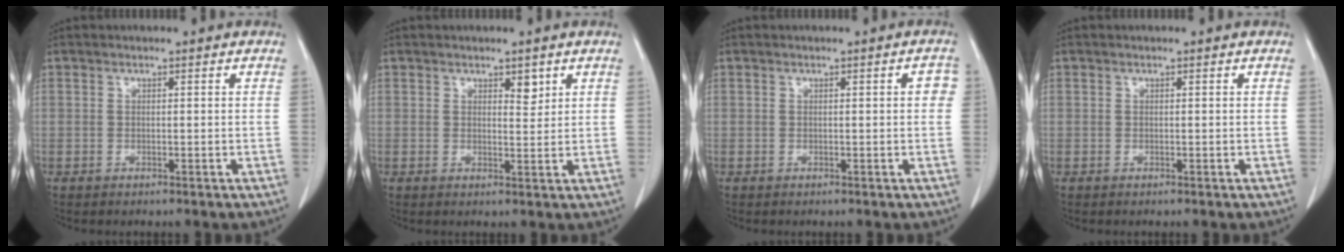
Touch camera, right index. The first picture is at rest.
{"total": 2.0, "force": [1.2, 0.8, 1.4], "torque": [-0.018, -0.006, 0.020]}
{"total": 1.6, "force": [0.2, 0.5, 1.5], "torque": [-0.012, 0.005, 0.002]}
{"total": 0.0}